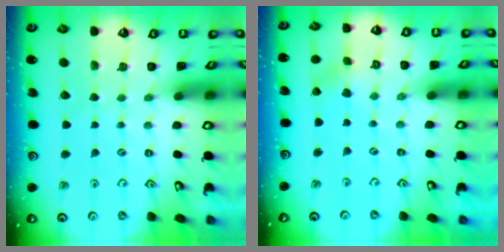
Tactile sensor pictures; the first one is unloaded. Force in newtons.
{"total": 1.1, "press": 1.1, "slide": 0.1}